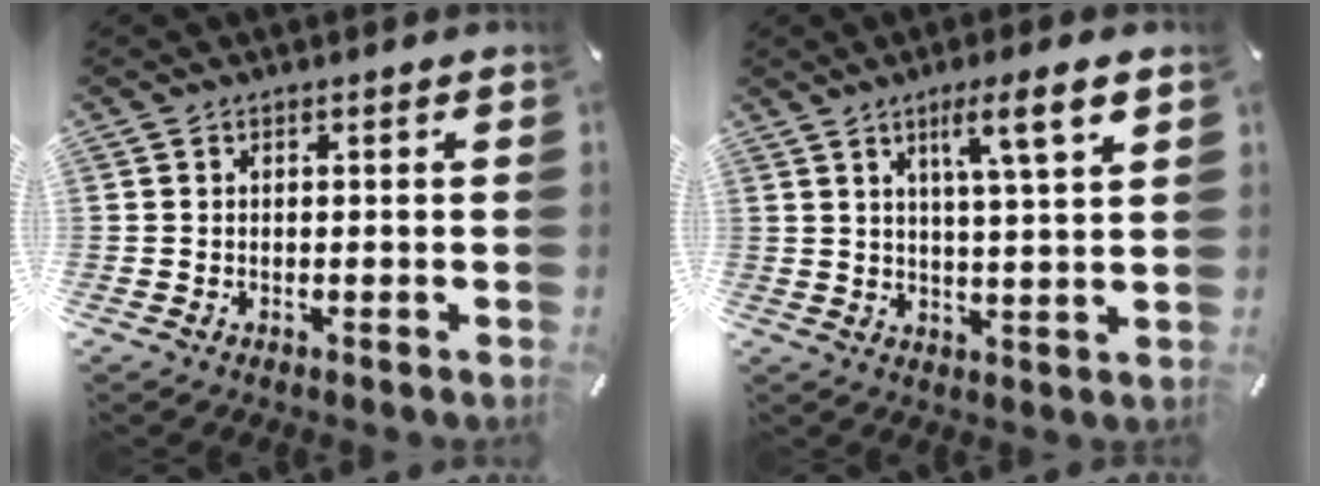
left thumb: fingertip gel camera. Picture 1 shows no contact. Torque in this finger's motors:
{"motor_torque": [2.18, 1.98, 1.33, -1.35, 0.45]}